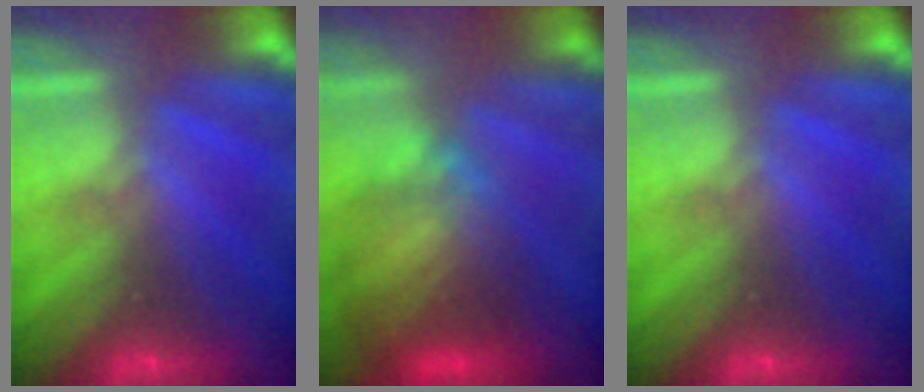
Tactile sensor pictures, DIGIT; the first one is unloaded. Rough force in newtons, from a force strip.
{"total": 7.3}
{"total": 0.0}